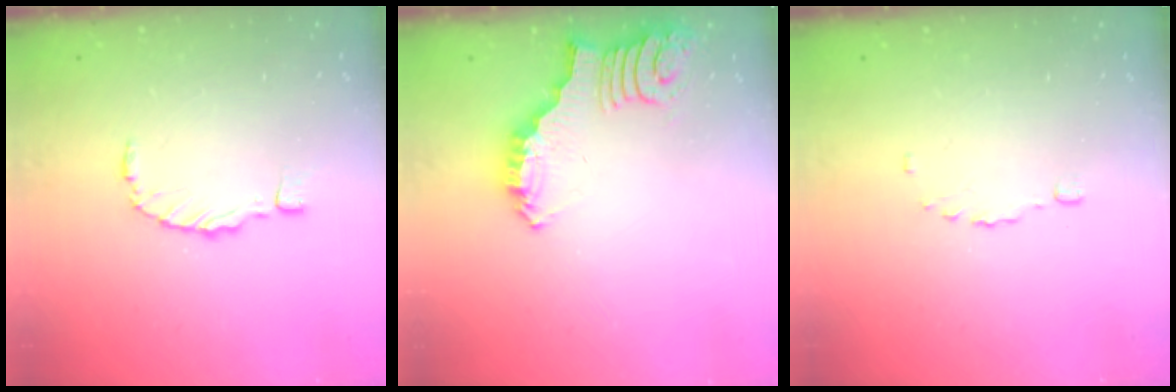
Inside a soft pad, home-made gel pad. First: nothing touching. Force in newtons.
{"total": 2.7, "press": 2.7, "slide": 0.6}
{"total": 1.1, "press": 0.8, "slide": 0.7}